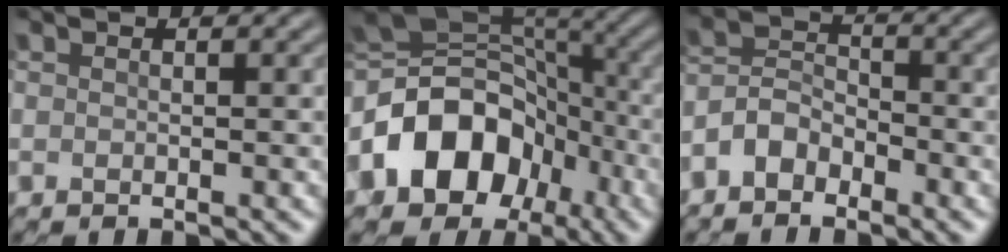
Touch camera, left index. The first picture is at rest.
{"total": 10.9, "force": [-4.3, 8.2, 5.8], "torque": [-0.101, 0.009, -0.078]}
{"total": 3.1, "force": [-2.5, 1.4, 1.1], "torque": [-0.023, 0.007, -0.056]}